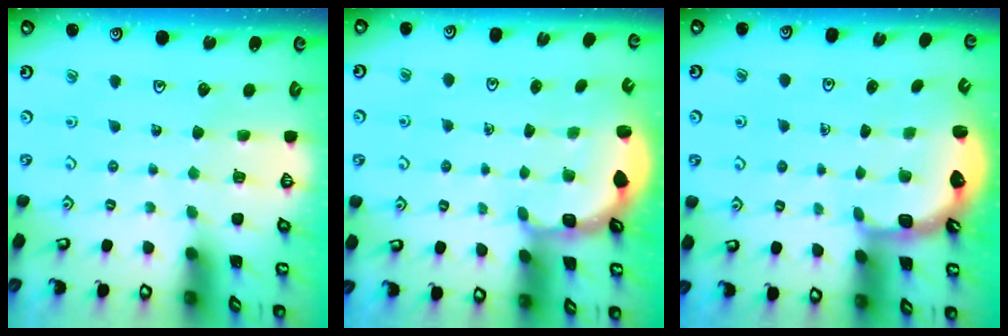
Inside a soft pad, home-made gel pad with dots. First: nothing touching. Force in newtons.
{"total": 2.7, "press": 2.3, "slide": 1.4}
{"total": 2.4, "press": 2.1, "slide": 1.3}